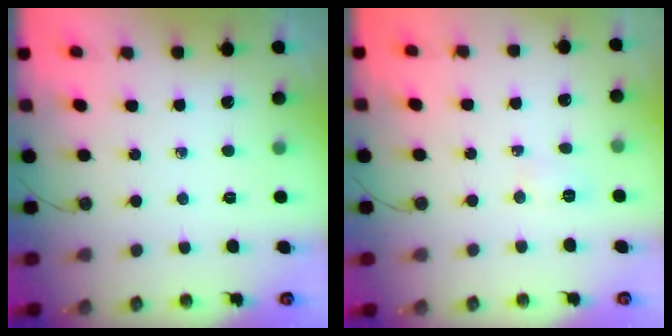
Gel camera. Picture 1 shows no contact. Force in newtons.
{"total": 2.6, "press": 2.5, "slide": 0.8}